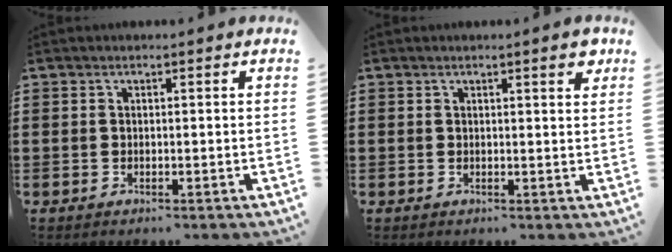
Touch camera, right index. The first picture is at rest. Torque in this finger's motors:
{"motor_torque": [0.04, -0.01, 0.02, 0.00]}